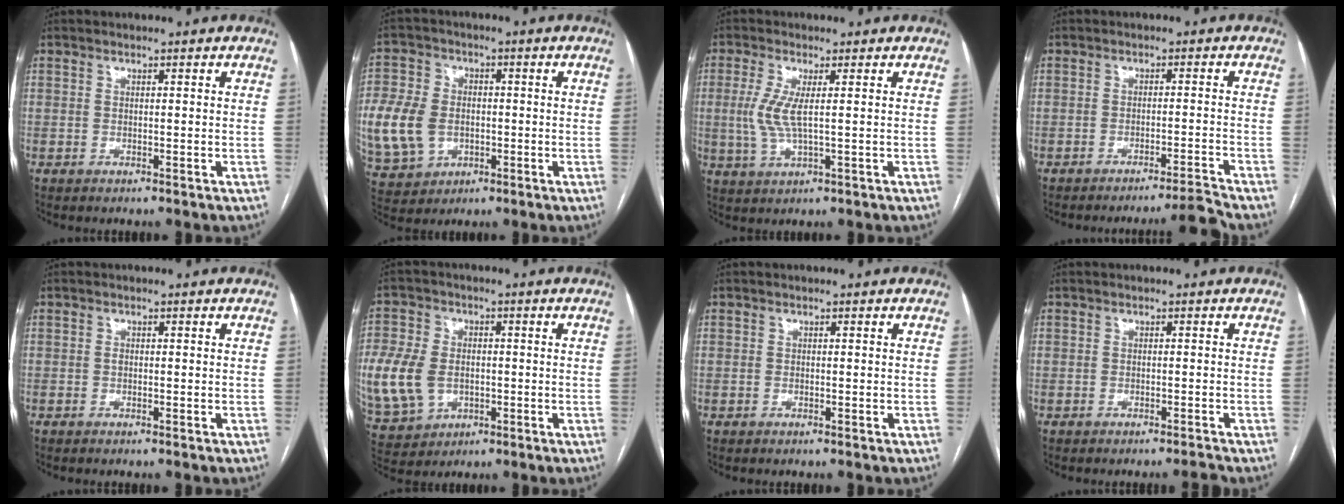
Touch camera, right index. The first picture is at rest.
{"total": 33.5, "force": [-5.7, 28.1, 17.3], "torque": [-0.582, 0.040, -0.072]}
{"total": 5.3, "force": [0.6, 1.0, 5.2], "torque": [-0.128, -0.004, 0.014]}
{"total": 5.2, "force": [-4.4, -2.8, 0.5], "torque": [-0.008, -0.002, -0.068]}
{"total": 0.5, "force": [0.0, 0.3, 0.4], "torque": [-0.010, 0.001, -0.003]}
{"total": 24.0, "force": [-4.4, 19.6, 13.2], "torque": [-0.372, 0.019, -0.054]}
{"total": 0.0}
{"total": 1.5, "force": [-1.3, -0.8, 0.2], "torque": [-0.004, -0.003, -0.017]}